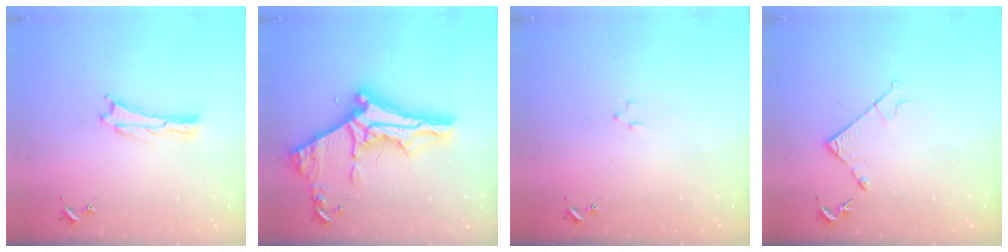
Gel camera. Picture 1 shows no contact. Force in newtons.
{"total": 10.6, "press": 10.5, "slide": 1.3}
{"total": 0.7, "press": 0.7, "slide": 0.2}
{"total": 4.2, "press": 4.2, "slide": 0.5}